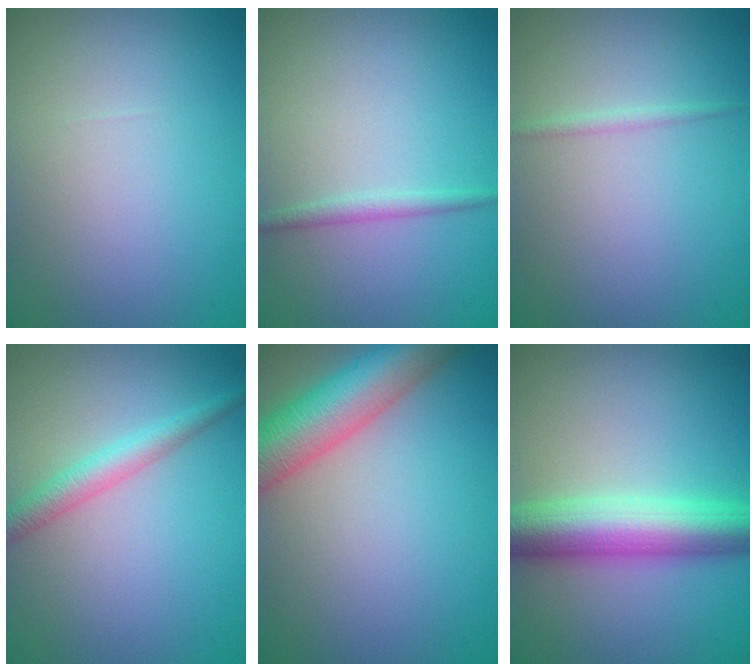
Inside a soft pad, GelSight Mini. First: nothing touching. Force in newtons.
{"total": 1.2, "press": 1.2, "slide": 0.1}
{"total": 0.7, "press": 0.7, "slide": 0.0}
{"total": 2.5, "press": 2.5, "slide": 0.1}
{"total": 7.9, "press": 7.9, "slide": 0.4}
{"total": 7.0, "press": 7.0, "slide": 0.0}